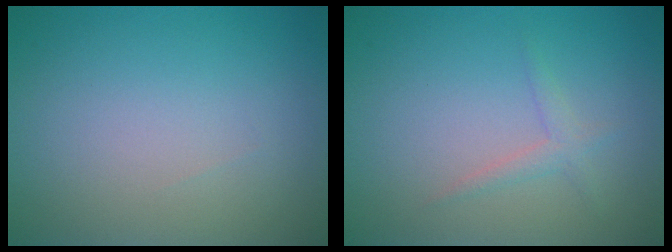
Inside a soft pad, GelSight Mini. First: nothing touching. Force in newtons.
{"total": 1.3, "press": 1.3, "slide": 0.1}